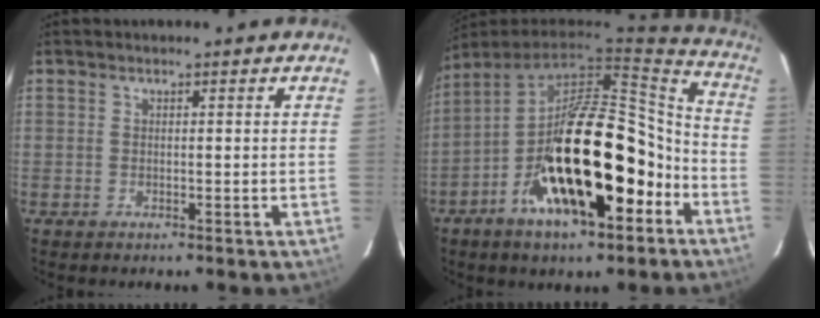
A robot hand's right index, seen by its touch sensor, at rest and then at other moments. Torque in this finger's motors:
{"motor_torque": [1.45, -0.69, 1.05, 0.21]}